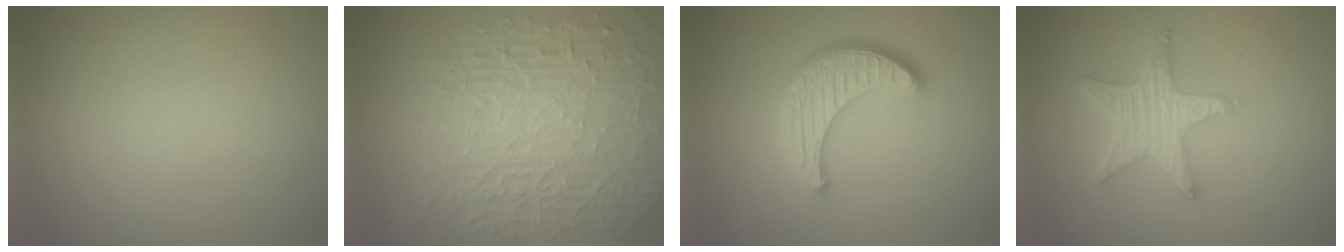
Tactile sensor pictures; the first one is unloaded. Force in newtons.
{"total": 9.8, "press": 6.4, "slide": 7.4}
{"total": 4.6, "press": 3.8, "slide": 2.6}
{"total": 5.0, "press": 4.0, "slide": 3.0}